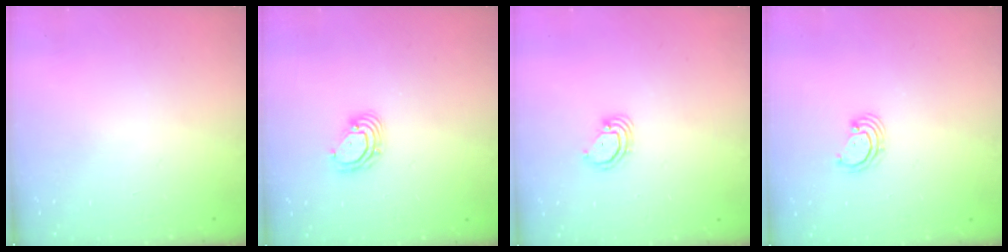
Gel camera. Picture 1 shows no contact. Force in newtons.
{"total": 5.6, "press": 5.6, "slide": 0.7}
{"total": 2.9, "press": 2.9, "slide": 0.2}
{"total": 2.8, "press": 2.8, "slide": 0.3}